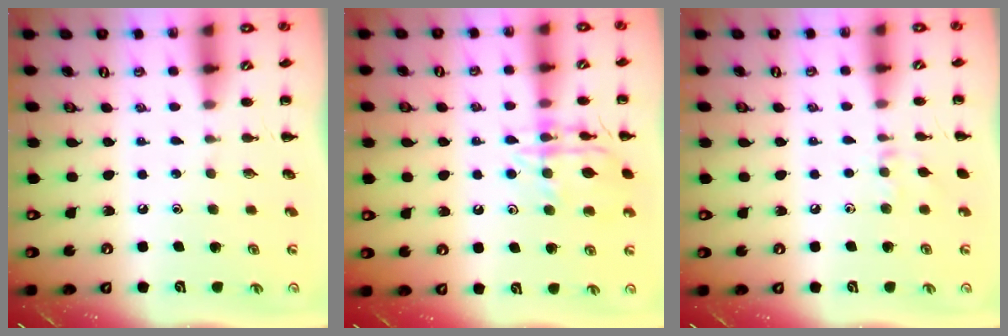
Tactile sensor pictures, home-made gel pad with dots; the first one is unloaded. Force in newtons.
{"total": 14.8, "press": 14.7, "slide": 1.1}
{"total": 7.2, "press": 6.9, "slide": 1.8}